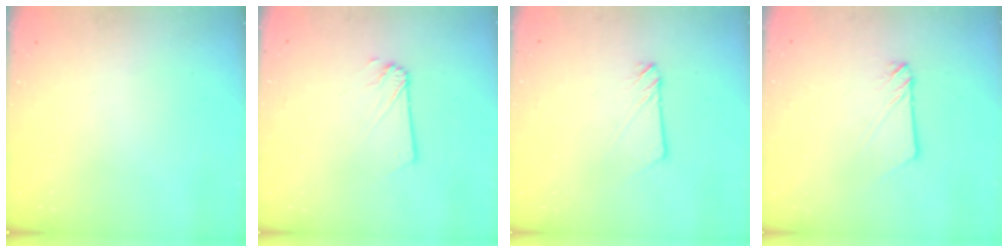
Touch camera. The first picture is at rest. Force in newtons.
{"total": 1.5, "press": 1.5, "slide": 0.2}
{"total": 2.3, "press": 2.3, "slide": 0.2}
{"total": 3.0, "press": 3.0, "slide": 0.2}